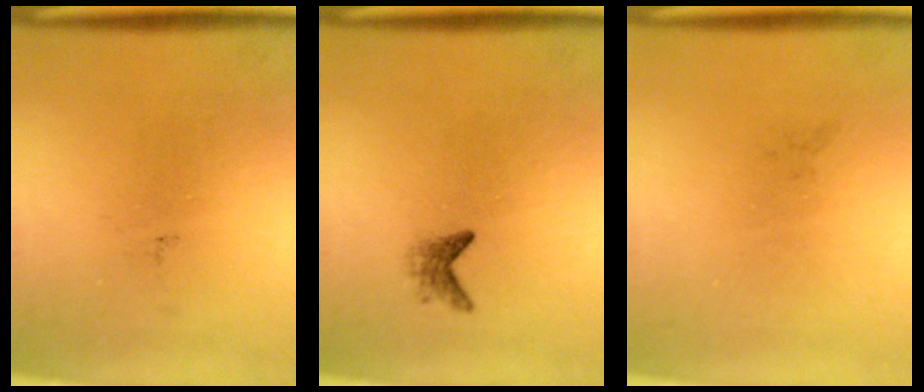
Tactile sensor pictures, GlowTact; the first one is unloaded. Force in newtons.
{"total": 1.5}
{"total": 0.0}